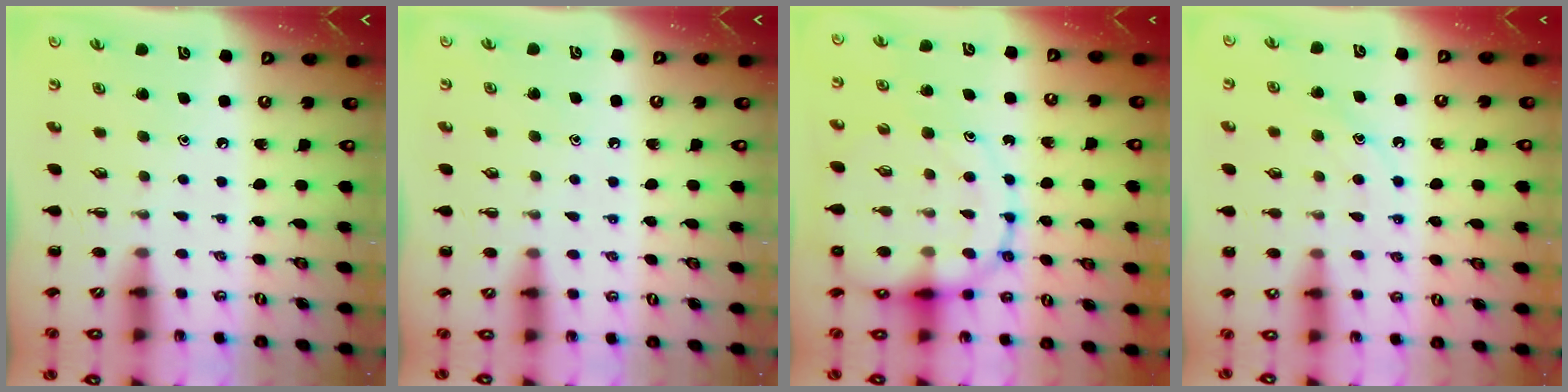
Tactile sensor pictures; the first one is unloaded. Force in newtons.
{"total": 6.1, "press": 5.7, "slide": 2.0}
{"total": 17.1, "press": 16.8, "slide": 3.2}
{"total": 10.6, "press": 10.5, "slide": 1.2}